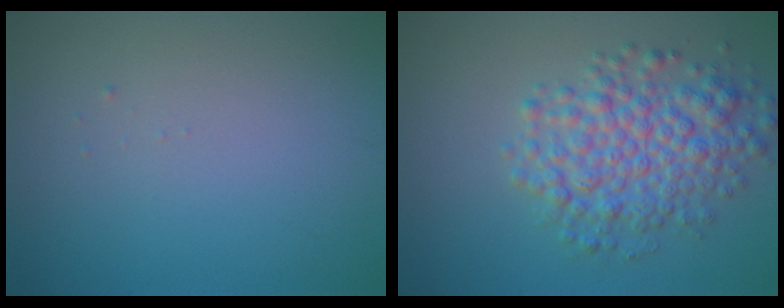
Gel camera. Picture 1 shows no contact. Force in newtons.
{"total": 5.5, "press": 5.5, "slide": 0.1}